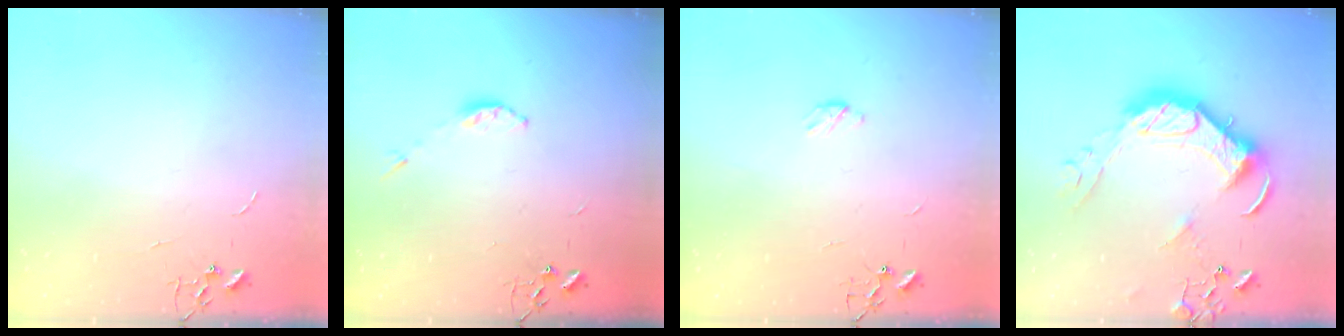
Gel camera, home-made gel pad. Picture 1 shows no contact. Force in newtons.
{"total": 3.4, "press": 3.4, "slide": 0.4}
{"total": 2.9, "press": 2.9, "slide": 0.4}
{"total": 18.8, "press": 18.7, "slide": 2.0}